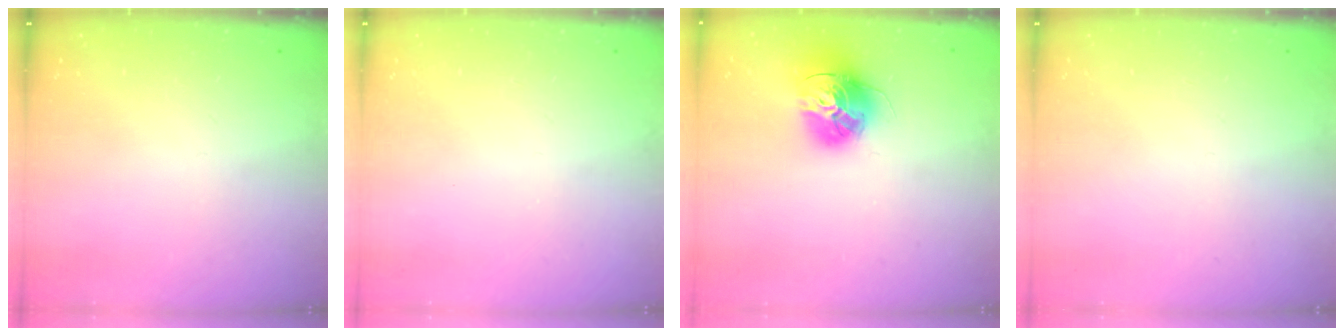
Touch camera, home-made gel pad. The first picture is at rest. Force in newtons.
{"total": 0.0}
{"total": 15.9, "press": 15.8, "slide": 1.4}
{"total": 0.0}